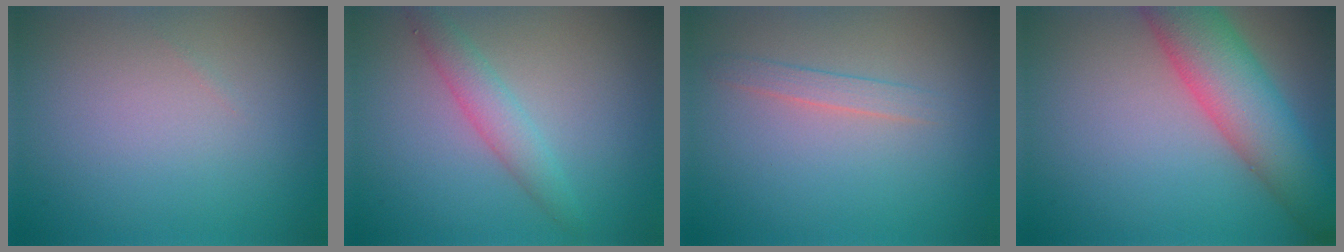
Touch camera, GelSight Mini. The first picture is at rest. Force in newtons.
{"total": 2.7, "press": 2.6, "slide": 0.1}
{"total": 1.4, "press": 1.4, "slide": 0.1}
{"total": 7.6, "press": 7.6, "slide": 0.4}